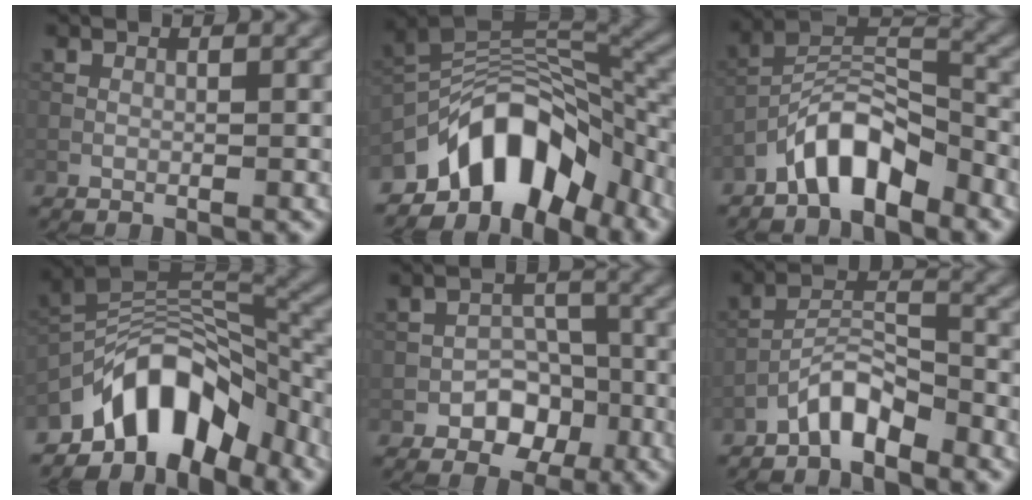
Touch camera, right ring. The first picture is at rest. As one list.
[{"total": 10.8, "force": [-6.5, 5.7, 6.6], "torque": [-0.089, 0.013, -0.126]}, {"total": 6.3, "force": [-4.5, 2.3, 3.7], "torque": [-0.059, 0.015, -0.089]}, {"total": 9.9, "force": [-6.4, 5.0, 5.8], "torque": [-0.071, 0.012, -0.124]}, {"total": 4.4, "force": [-2.2, 3.2, 2.1], "torque": [-0.013, 0.013, -0.035]}, {"total": 4.0, "force": [-3.1, 1.2, 2.1], "torque": [-0.035, 0.018, -0.064]}]